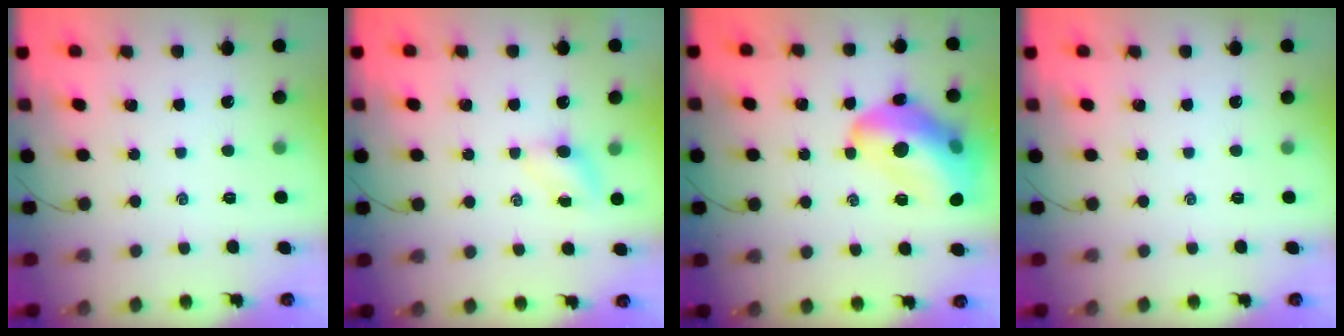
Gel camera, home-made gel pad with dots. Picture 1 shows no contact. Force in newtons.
{"total": 4.2, "press": 4.0, "slide": 1.1}
{"total": 19.3, "press": 18.8, "slide": 4.1}
{"total": 0.0}